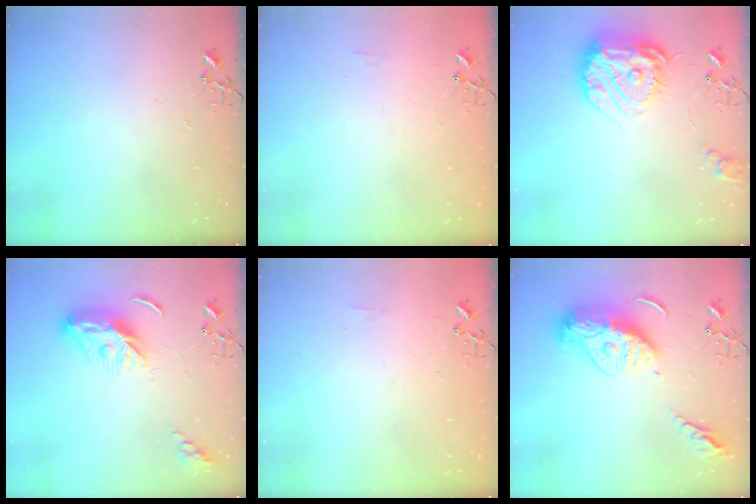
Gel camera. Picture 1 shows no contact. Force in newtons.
{"total": 5.1, "press": 5.1, "slide": 0.7}
{"total": 19.8, "press": 19.7, "slide": 2.0}
{"total": 9.5, "press": 9.5, "slide": 0.5}
{"total": 4.5, "press": 4.4, "slide": 0.7}
{"total": 16.9, "press": 16.8, "slide": 1.6}